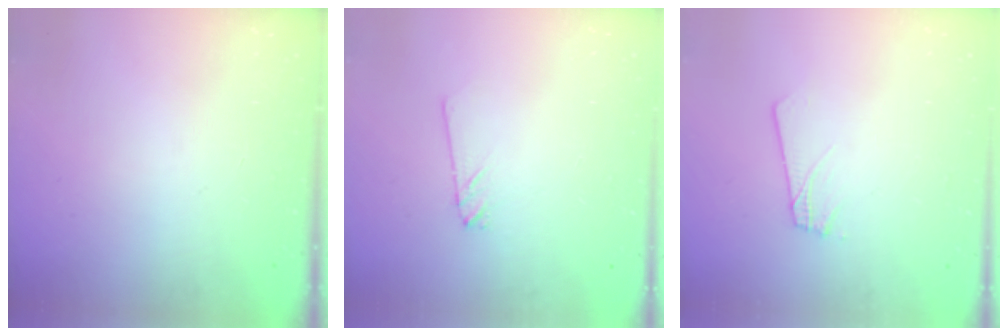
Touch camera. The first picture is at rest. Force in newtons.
{"total": 0.9, "press": 0.9, "slide": 0.1}
{"total": 1.8, "press": 1.8, "slide": 0.1}